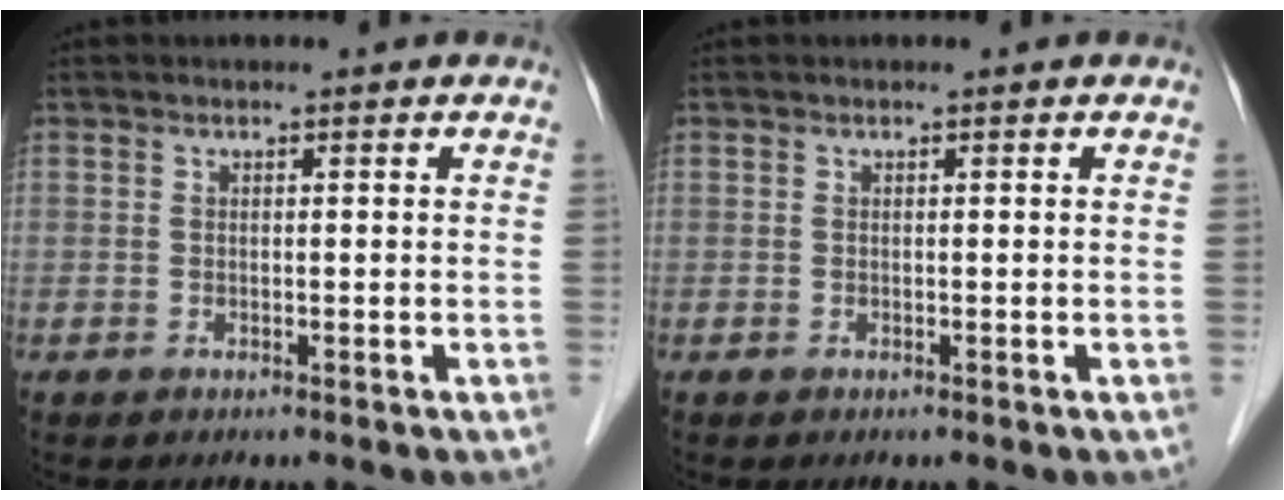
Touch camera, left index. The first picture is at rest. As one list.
[{"total": 0.0}]